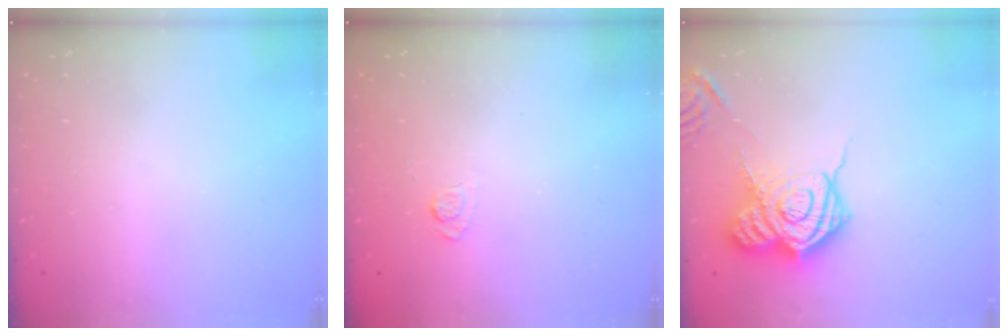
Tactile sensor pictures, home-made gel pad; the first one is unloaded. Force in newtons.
{"total": 2.2, "press": 1.8, "slide": 1.3}
{"total": 18.9, "press": 18.9, "slide": 1.5}